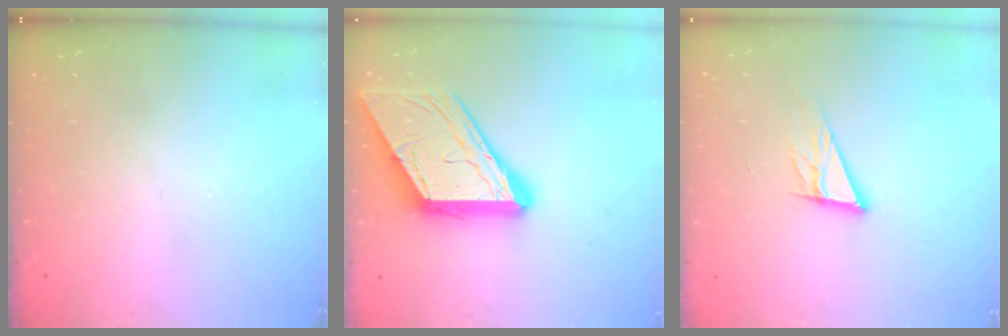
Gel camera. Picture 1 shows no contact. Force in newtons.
{"total": 16.3, "press": 16.2, "slide": 1.9}
{"total": 12.2, "press": 11.7, "slide": 3.4}